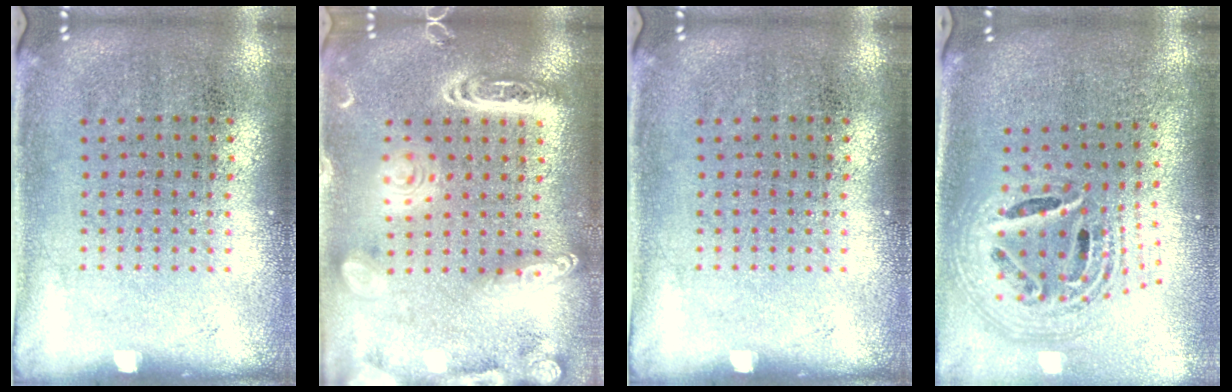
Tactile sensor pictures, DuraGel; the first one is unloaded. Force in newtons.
{"total": 2.8, "press": 2.8, "slide": 0.3}
{"total": 0.0}
{"total": 2.6, "press": 1.8, "slide": 1.8}